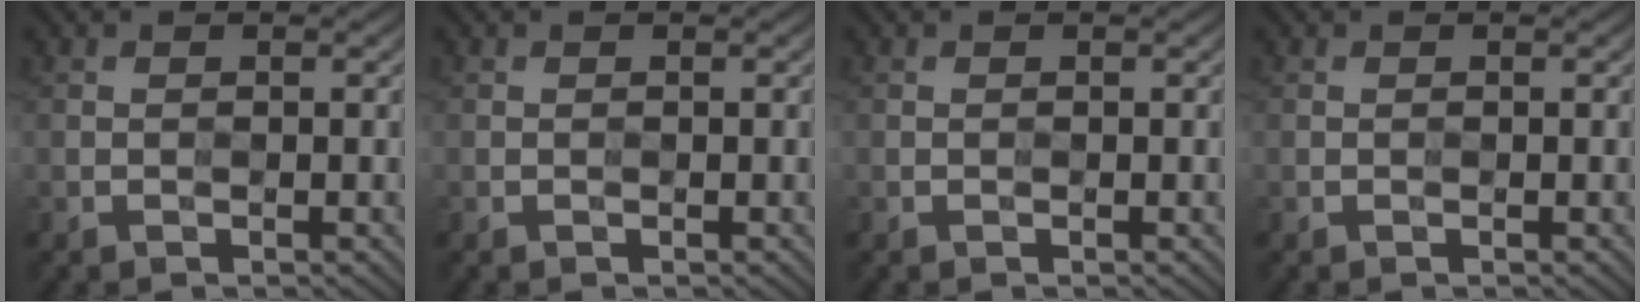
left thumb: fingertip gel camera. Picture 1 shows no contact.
{"total": 0.0}
{"total": 0.0}
{"total": 0.0}